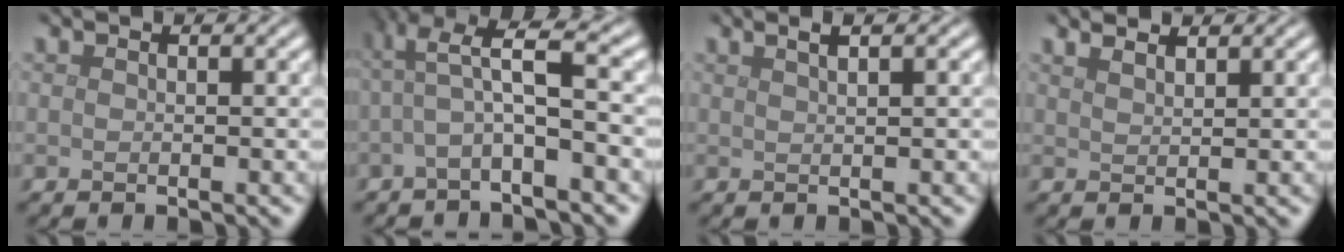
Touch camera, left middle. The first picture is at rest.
{"total": 4.8, "force": [0.2, 0.8, 4.7], "torque": [-0.088, 0.019, -0.008]}
{"total": 2.5, "force": [1.5, 0.9, 1.8], "torque": [-0.012, 0.002, 0.004]}
{"total": 2.8, "force": [2.4, 0.9, 1.2], "torque": [-0.010, 0.013, 0.016]}